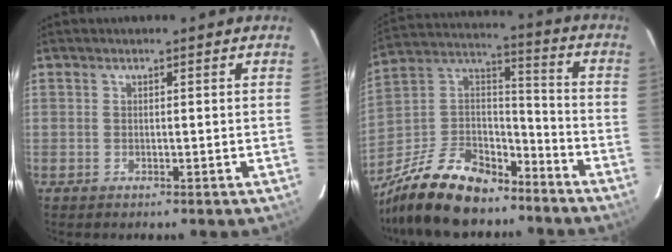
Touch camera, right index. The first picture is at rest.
{"total": 21.2, "force": [-15.8, 9.4, 10.6], "torque": [-0.236, 0.022, -0.266]}